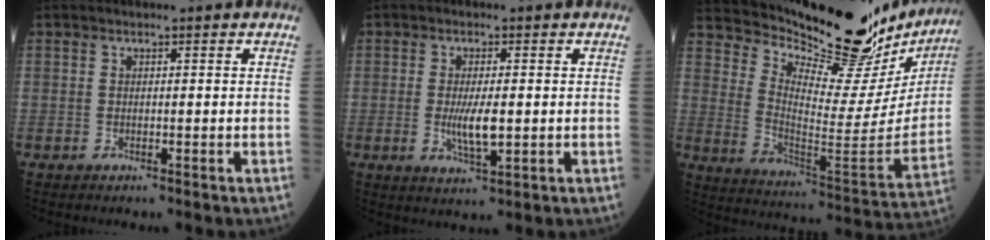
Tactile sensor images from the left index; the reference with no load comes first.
{"total": 4.3, "force": [-0.3, 1.0, 4.1], "torque": [-0.083, -0.006, -0.004]}
{"total": 26.6, "force": [24.1, 5.3, 10.1], "torque": [-0.163, -0.085, 0.327]}